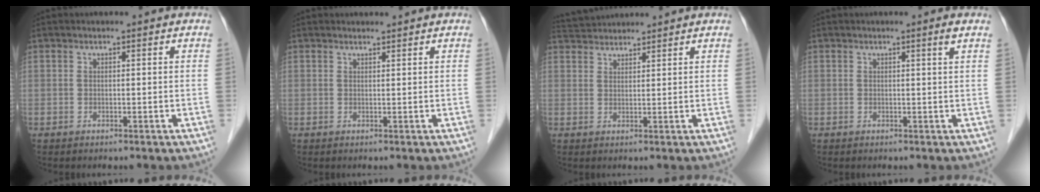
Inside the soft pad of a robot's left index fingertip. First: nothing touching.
{"total": 0.8, "force": [0.8, 0.0, -0.1], "torque": [-0.008, 0.002, 0.014]}
{"total": 4.7, "force": [4.7, 0.3, 0.5], "torque": [-0.014, 0.035, 0.087]}
{"total": 1.0, "force": [0.6, -0.4, 0.7], "torque": [-0.020, -0.007, 0.012]}